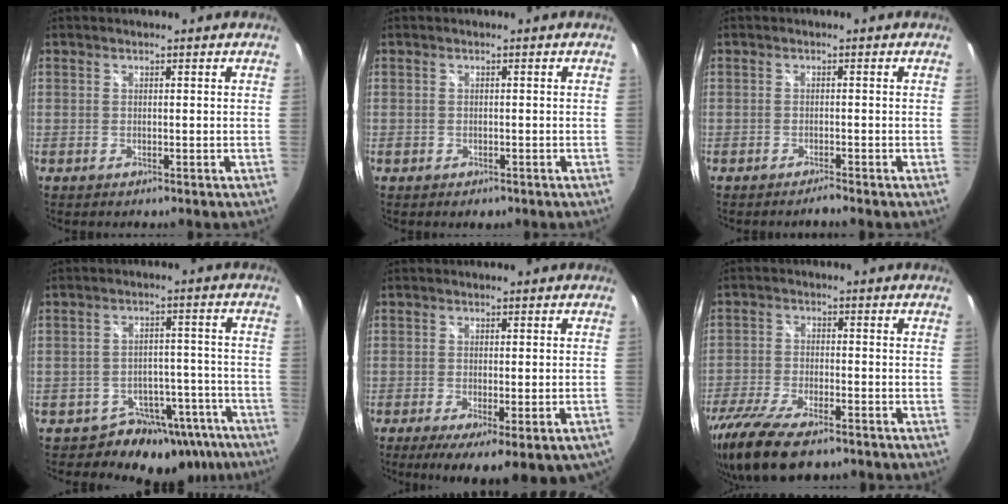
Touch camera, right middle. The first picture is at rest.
{"total": 1.7, "force": [-0.9, 1.2, 0.7], "torque": [-0.014, -0.004, -0.012]}
{"total": 1.4, "force": [-1.3, -0.1, 0.4], "torque": [-0.011, -0.004, -0.024]}
{"total": 12.7, "force": [-9.4, 8.2, 2.4], "torque": [-0.023, 0.040, -0.108]}
{"total": 10.5, "force": [-5.7, 2.4, 8.5], "torque": [-0.135, -0.041, -0.071]}
{"total": 16.2, "force": [-11.7, 5.7, 9.6], "torque": [-0.218, -0.054, -0.207]}